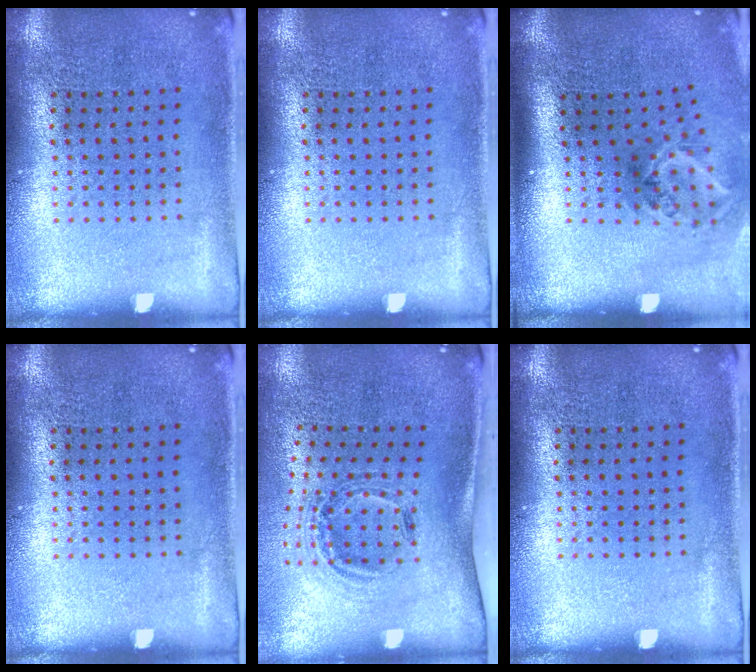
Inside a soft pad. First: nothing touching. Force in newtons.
{"total": 0.0}
{"total": 2.0, "press": 1.3, "slide": 1.5}
{"total": 0.0}
{"total": 1.2, "press": 1.0, "slide": 0.7}
{"total": 0.0}